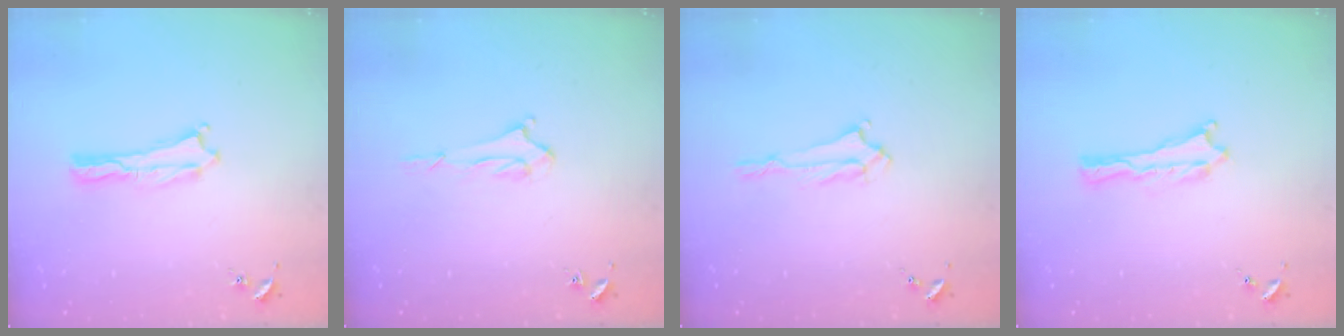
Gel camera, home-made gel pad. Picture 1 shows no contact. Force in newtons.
{"total": 1.7, "press": 1.6, "slide": 0.4}
{"total": 1.4, "press": 1.3, "slide": 0.2}
{"total": 0.0}